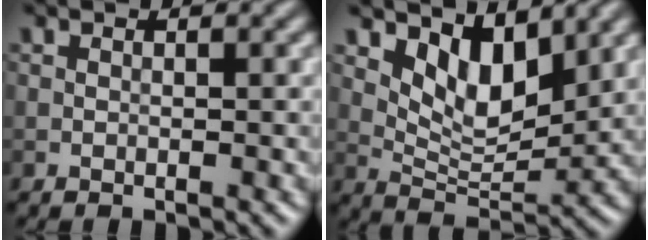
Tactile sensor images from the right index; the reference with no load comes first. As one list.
[{"total": 5.3, "force": [2.9, 2.6, 3.6], "torque": [-0.069, -0.019, 0.053]}]